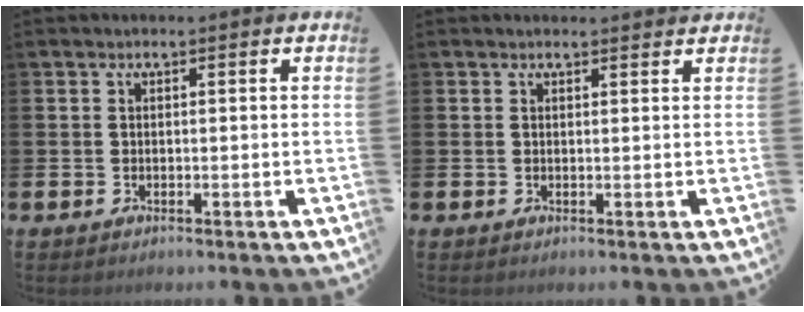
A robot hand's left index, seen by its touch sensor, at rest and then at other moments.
{"total": 0.8, "force": [0.8, 0.2, 0.1], "torque": [0.011, -0.003, 0.012]}